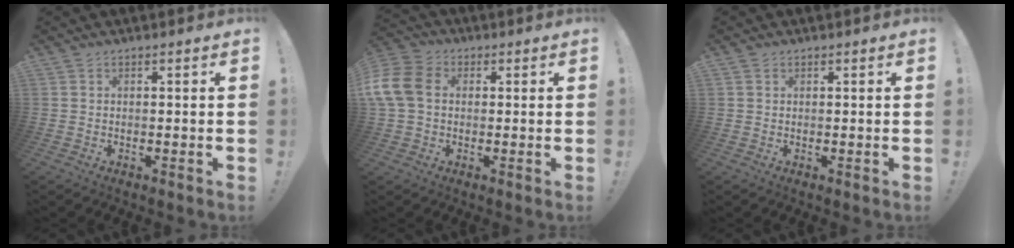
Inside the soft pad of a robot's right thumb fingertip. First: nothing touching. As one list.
[{"total": 12.3, "force": [1.1, 9.1, 8.2], "torque": [-0.177, 0.008, 0.024]}, {"total": 0.7, "force": [0.5, 0.5, 0.1], "torque": [0.003, -0.002, 0.009]}]